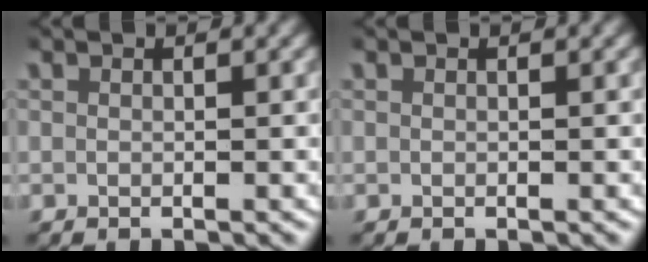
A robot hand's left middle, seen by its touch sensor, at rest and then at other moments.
{"total": 0.0}